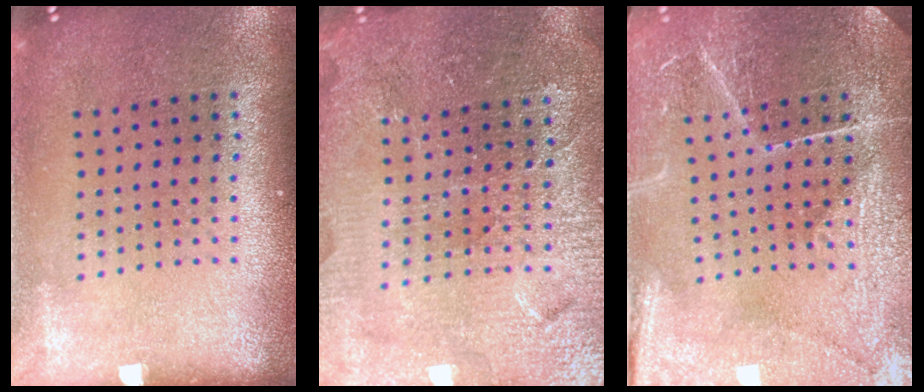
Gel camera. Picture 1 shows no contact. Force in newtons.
{"total": 4.3, "press": 4.1, "slide": 1.3}
{"total": 4.0, "press": 3.9, "slide": 1.1}